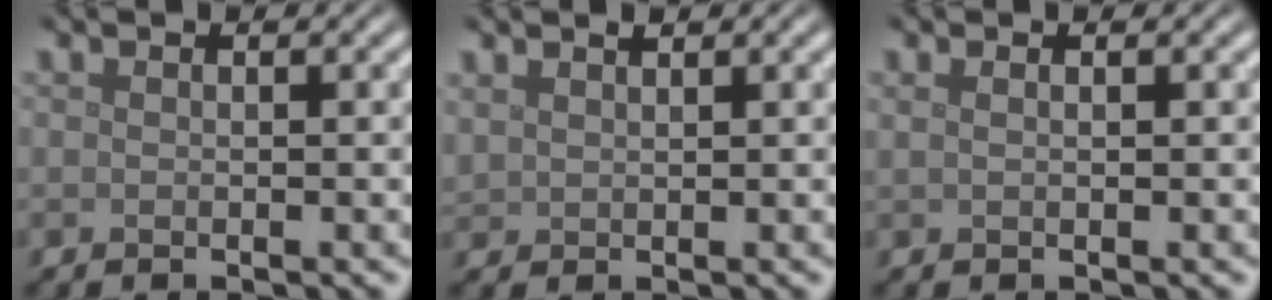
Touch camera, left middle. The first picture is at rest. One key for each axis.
{"total": 1.1, "fx": 1.0, "fy": 0.4, "fz": 0.3, "tx": -0.012, "ty": 0.002, "tz": 0.023}
{"total": 0.8, "fx": 0.5, "fy": 0.3, "fz": 0.6, "tx": -0.011, "ty": 0.000, "tz": 0.005}